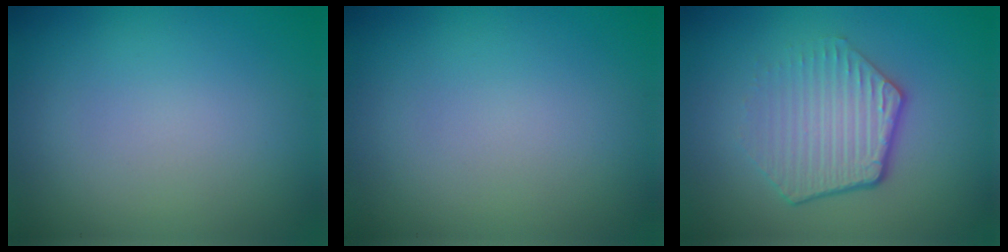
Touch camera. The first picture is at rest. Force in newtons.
{"total": 0.0}
{"total": 4.5, "press": 3.2, "slide": 3.1}